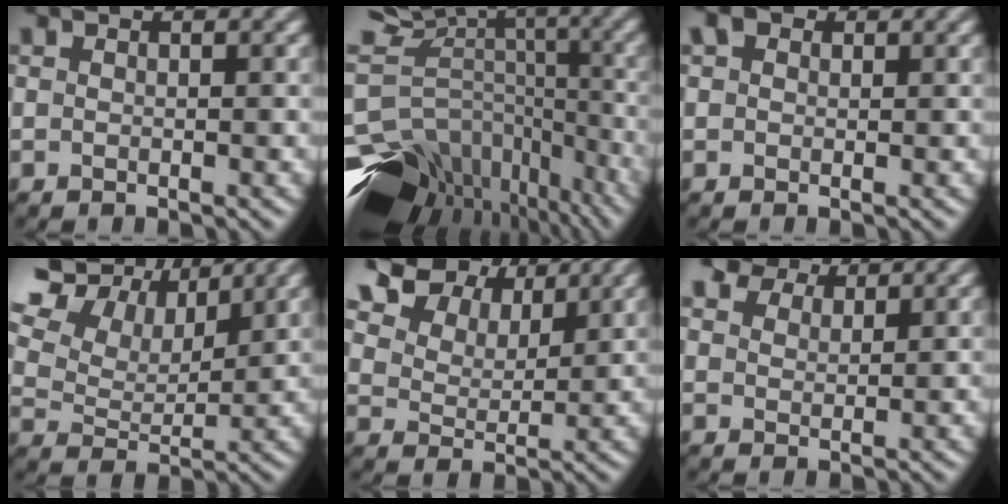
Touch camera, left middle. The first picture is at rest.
{"total": 14.5, "force": [-7.5, 9.7, 7.6], "torque": [-0.152, 0.005, -0.083]}
{"total": 1.7, "force": [0.9, 1.2, 0.7], "torque": [-0.012, 0.005, 0.008]}
{"total": 14.9, "force": [8.9, 9.2, 7.6], "torque": [-0.181, 0.041, 0.163]}
{"total": 8.7, "force": [6.4, 4.6, 3.8], "torque": [-0.097, 0.008, 0.110]}
{"total": 6.2, "force": [5.2, 2.5, 2.0], "torque": [-0.056, -0.004, 0.097]}